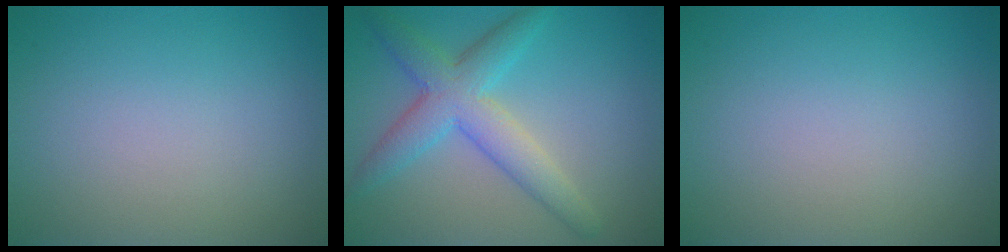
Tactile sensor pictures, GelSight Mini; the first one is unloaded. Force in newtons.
{"total": 5.2, "press": 5.2, "slide": 0.3}
{"total": 0.0}